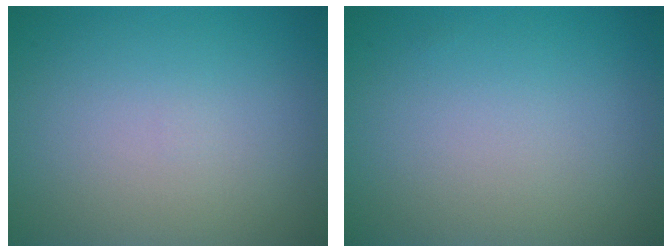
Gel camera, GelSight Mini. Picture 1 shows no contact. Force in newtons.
{"total": 0.0}